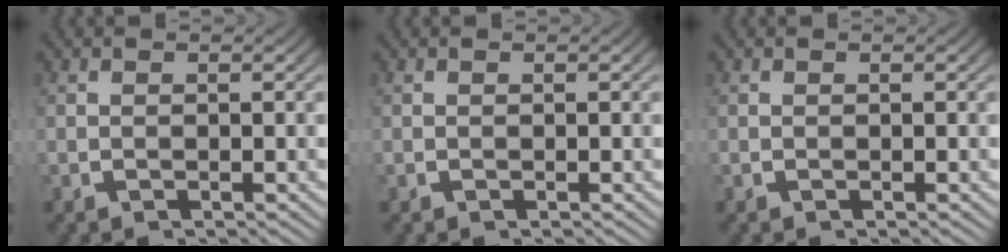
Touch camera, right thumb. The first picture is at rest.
{"total": 0.0}
{"total": 0.0}